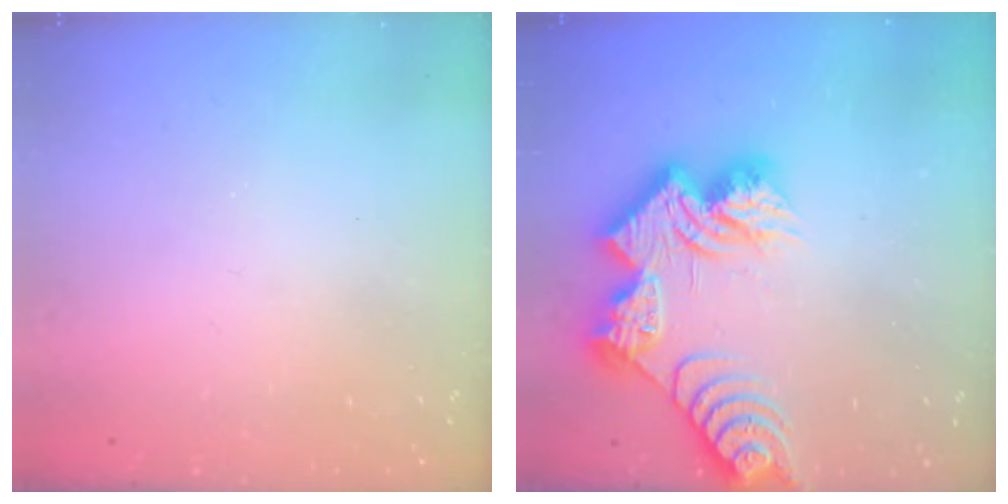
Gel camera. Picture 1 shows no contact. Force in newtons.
{"total": 19.6, "press": 19.6, "slide": 1.4}